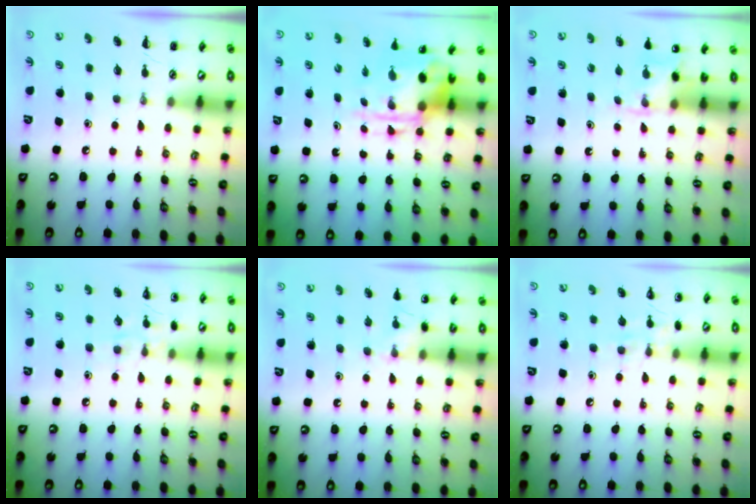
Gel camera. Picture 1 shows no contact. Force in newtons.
{"total": 5.4, "press": 5.2, "slide": 1.3}
{"total": 3.6, "press": 3.4, "slide": 1.2}
{"total": 6.7, "press": 6.4, "slide": 1.7}
{"total": 4.2, "press": 3.9, "slide": 1.4}
{"total": 6.6, "press": 6.4, "slide": 1.7}